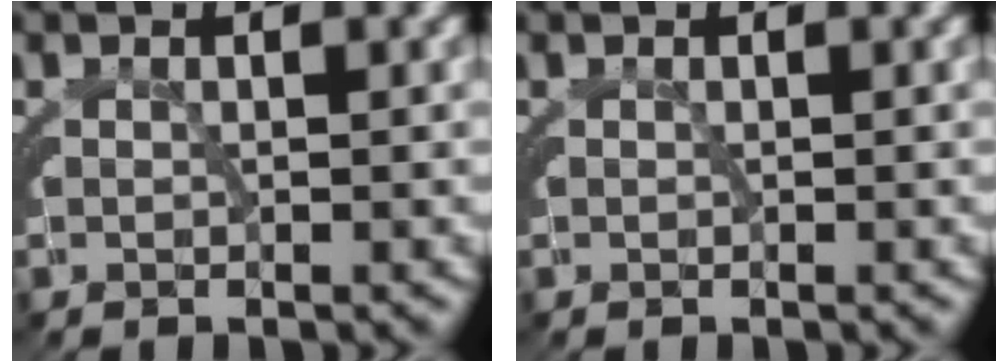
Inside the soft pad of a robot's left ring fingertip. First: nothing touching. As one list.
[{"total": 0.0}]